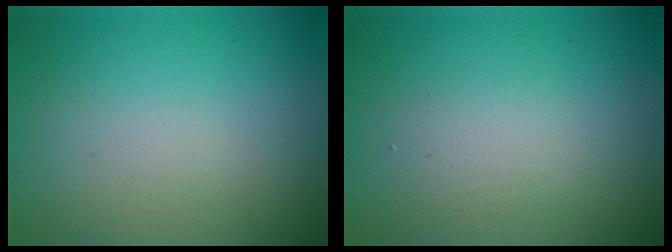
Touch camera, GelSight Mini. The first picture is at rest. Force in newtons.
{"total": 2.0, "press": 2.0, "slide": 0.0}